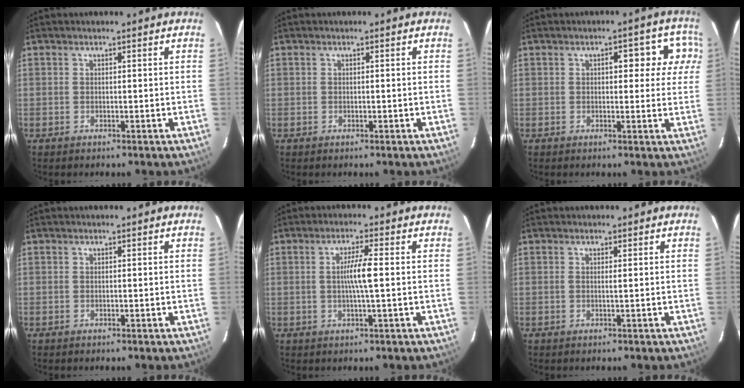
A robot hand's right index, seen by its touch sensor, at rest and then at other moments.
{"total": 0.0}
{"total": 7.3, "force": [2.3, 3.4, 6.0], "torque": [-0.053, 0.028, 0.022]}
{"total": 0.0}
{"total": 4.5, "force": [0.0, -0.4, 4.5], "torque": [-0.082, -0.002, 0.000]}
{"total": 0.5, "force": [0.1, -0.1, 0.5], "torque": [-0.011, 0.000, 0.001]}